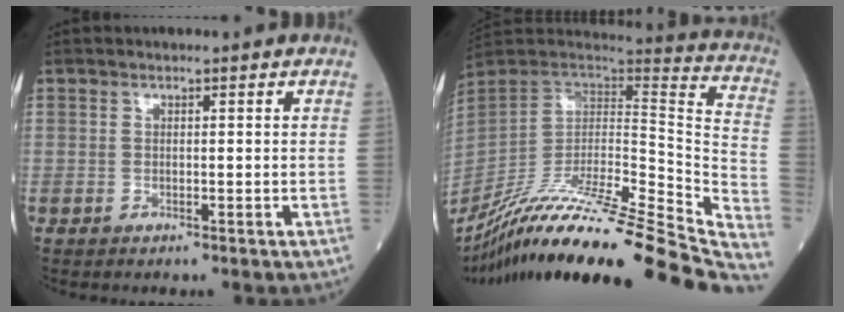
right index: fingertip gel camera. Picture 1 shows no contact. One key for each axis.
{"total": 39.7, "fx": -33.5, "fy": 0.8, "fz": 21.3, "tx": -0.253, "ty": -0.081, "tz": -0.498}